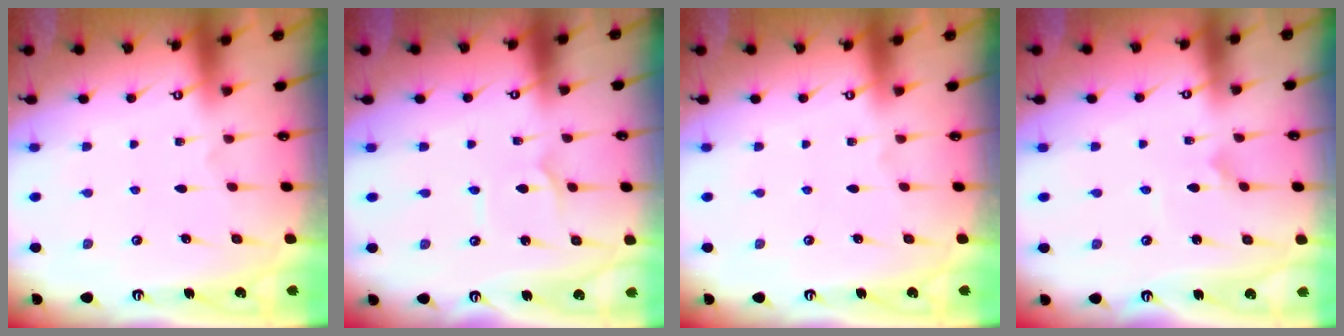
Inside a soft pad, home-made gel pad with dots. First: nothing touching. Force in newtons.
{"total": 1.4, "press": 1.3, "slide": 0.1}
{"total": 0.0}
{"total": 2.3, "press": 2.3, "slide": 0.2}